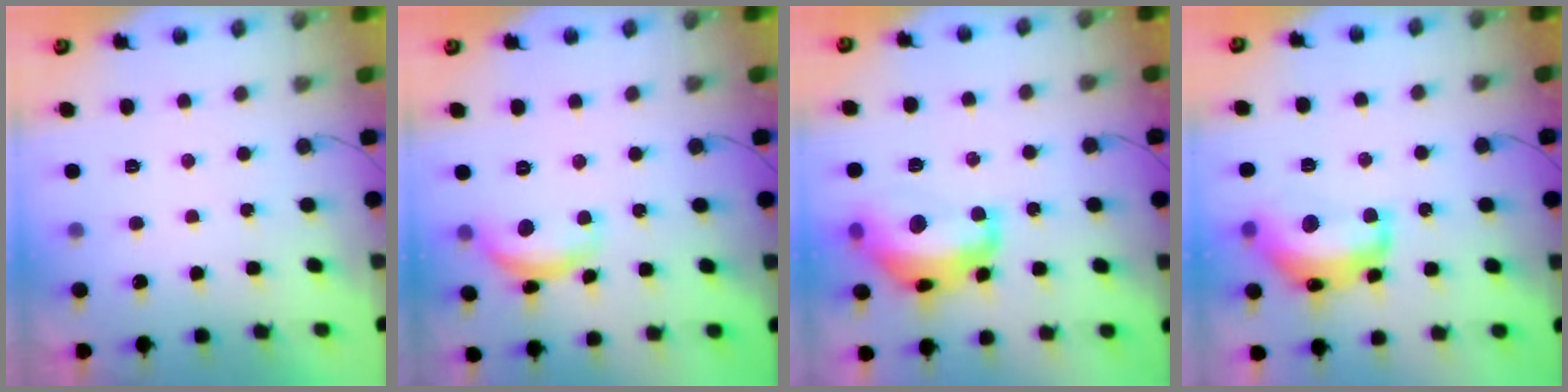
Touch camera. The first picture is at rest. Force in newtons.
{"total": 11.4, "press": 11.4, "slide": 0.6}
{"total": 15.5, "press": 15.5, "slide": 0.8}
{"total": 14.9, "press": 14.8, "slide": 0.9}